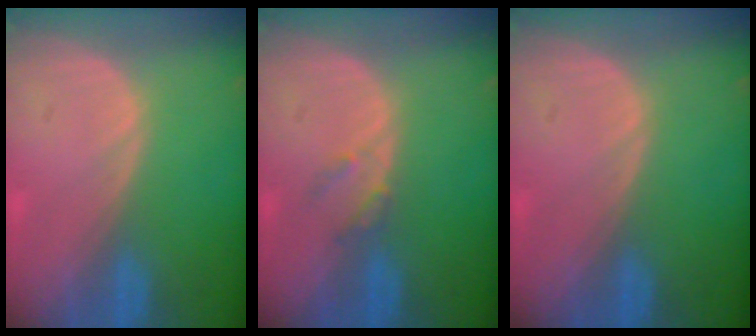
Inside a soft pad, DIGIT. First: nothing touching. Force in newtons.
{"total": 1.9, "press": 1.9, "slide": 0.1}
{"total": 0.0}